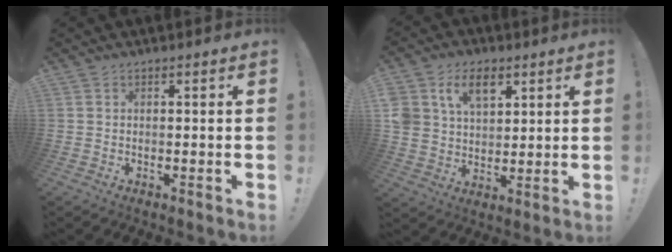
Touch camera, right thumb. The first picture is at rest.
{"total": 11.0, "force": [5.6, 7.7, 5.5], "torque": [-0.096, -0.014, 0.110]}